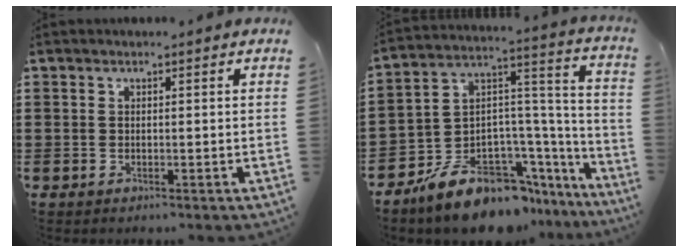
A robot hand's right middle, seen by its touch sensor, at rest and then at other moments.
{"total": 12.6, "force": [-10.0, 5.9, 5.1], "torque": [-0.101, 0.025, -0.178]}